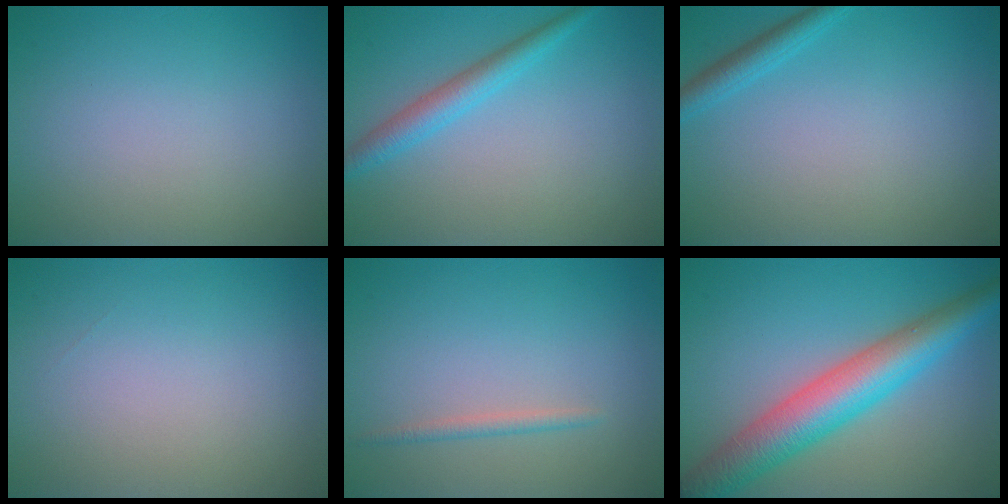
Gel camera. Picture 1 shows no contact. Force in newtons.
{"total": 2.7, "press": 2.7, "slide": 0.1}
{"total": 1.9, "press": 1.9, "slide": 0.2}
{"total": 0.0}
{"total": 1.1, "press": 1.1, "slide": 0.0}
{"total": 7.6, "press": 7.6, "slide": 0.2}